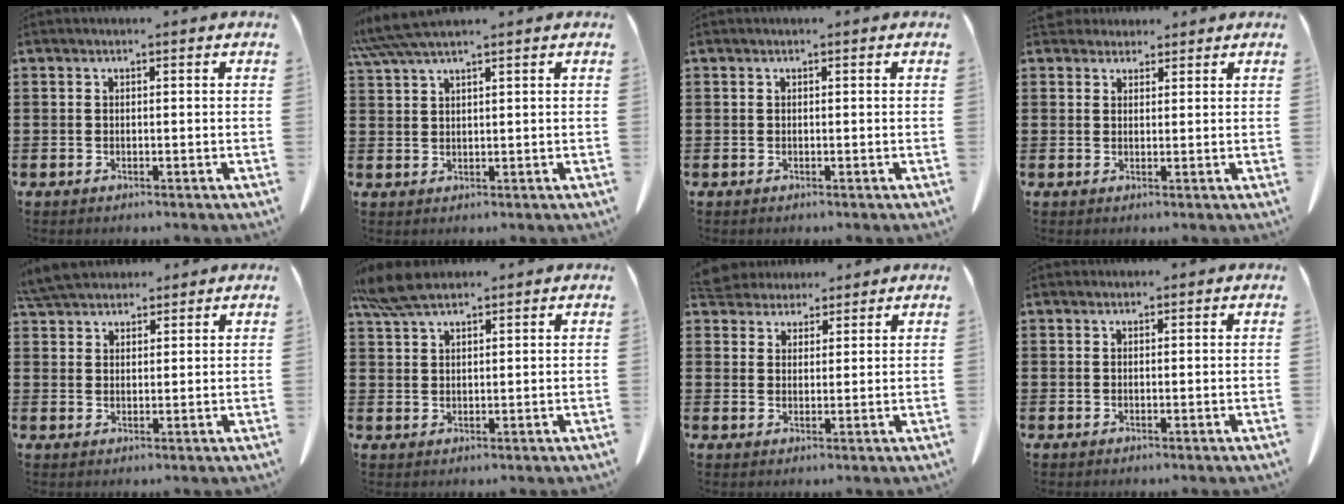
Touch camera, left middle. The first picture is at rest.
{"total": 4.1, "force": [3.3, 0.2, 2.4], "torque": [-0.055, -0.004, 0.064]}
{"total": 0.0}
{"total": 2.8, "force": [2.5, 1.1, 0.4], "torque": [-0.008, -0.004, 0.048]}
{"total": 5.3, "force": [5.0, 1.4, 1.2], "torque": [-0.040, -0.011, 0.097]}
{"total": 6.0, "force": [4.7, 1.4, 3.3], "torque": [-0.077, -0.004, 0.090]}
{"total": 4.1, "force": [3.8, 1.3, 0.2], "torque": [-0.020, -0.009, 0.074]}
{"total": 0.6, "force": [0.6, 0.3, 0.0], "torque": [-0.003, -0.001, 0.013]}